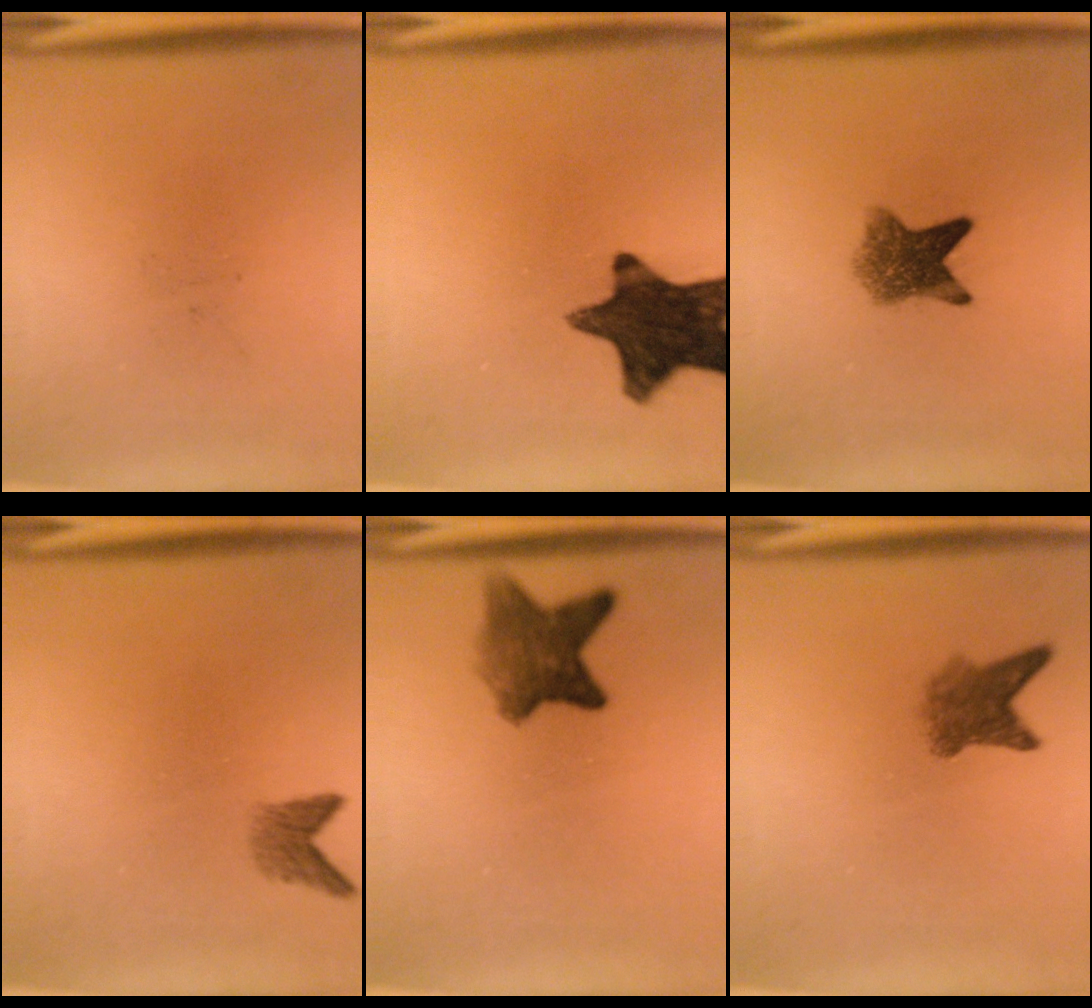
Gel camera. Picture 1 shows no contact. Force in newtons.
{"total": 14.8}
{"total": 5.9}
{"total": 2.0}
{"total": 6.3}
{"total": 4.1}